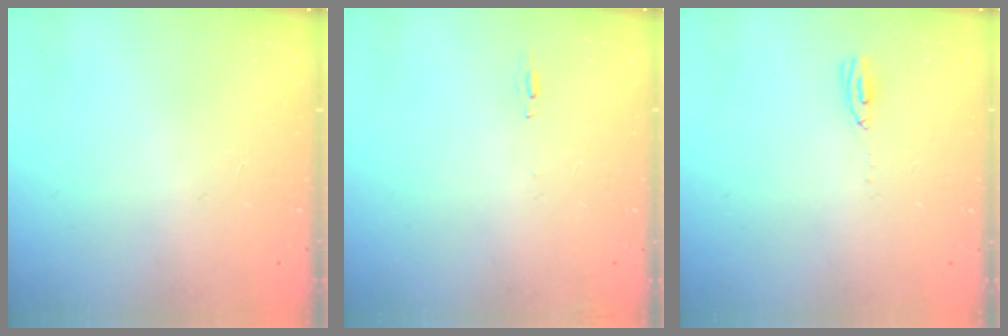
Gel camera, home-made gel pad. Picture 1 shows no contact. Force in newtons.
{"total": 6.0, "press": 5.7, "slide": 1.9}
{"total": 3.8, "press": 3.4, "slide": 1.6}